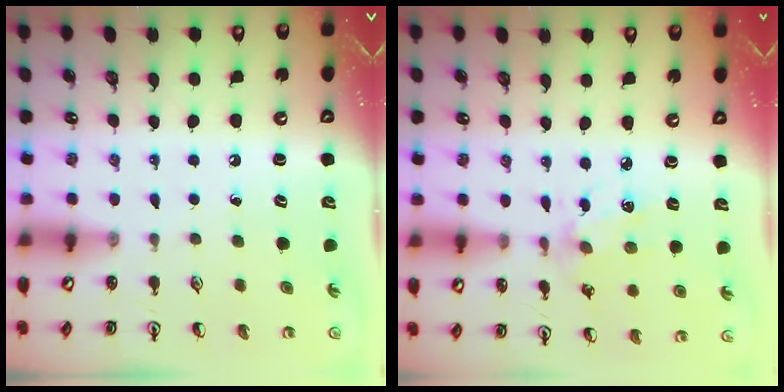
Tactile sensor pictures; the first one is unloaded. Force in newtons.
{"total": 3.6, "press": 3.3, "slide": 1.3}